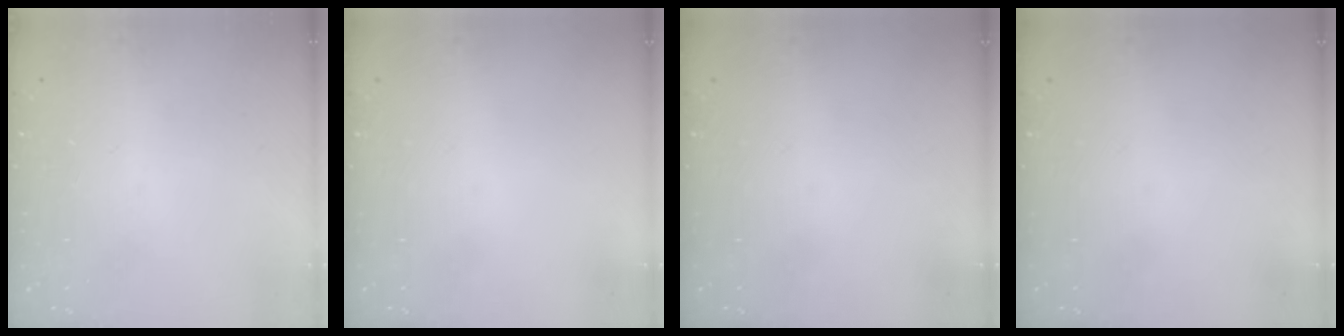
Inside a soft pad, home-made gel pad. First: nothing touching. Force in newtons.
{"total": 0.0}
{"total": 0.0}
{"total": 0.0}